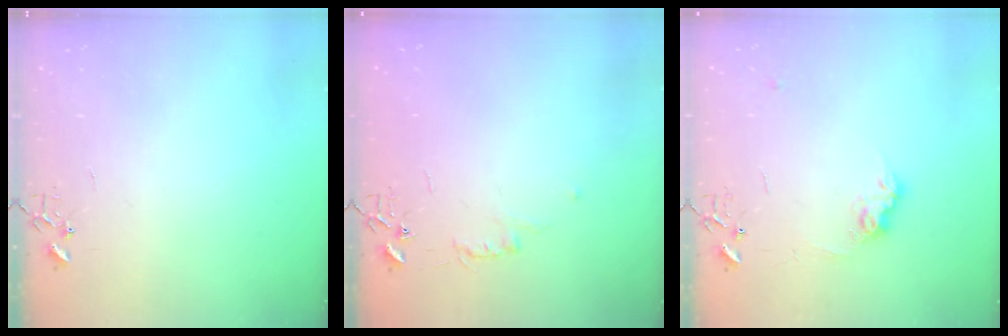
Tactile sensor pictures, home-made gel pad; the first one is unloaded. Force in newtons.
{"total": 4.8, "press": 4.7, "slide": 0.6}
{"total": 9.4, "press": 9.3, "slide": 0.5}